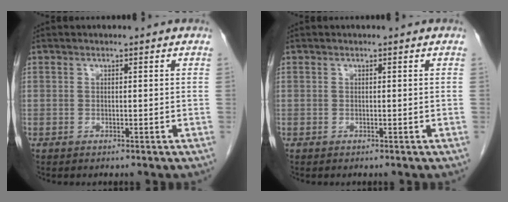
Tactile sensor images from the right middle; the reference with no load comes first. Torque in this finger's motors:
{"motor_torque": [-0.02, -0.01, 0.00, 0.01]}